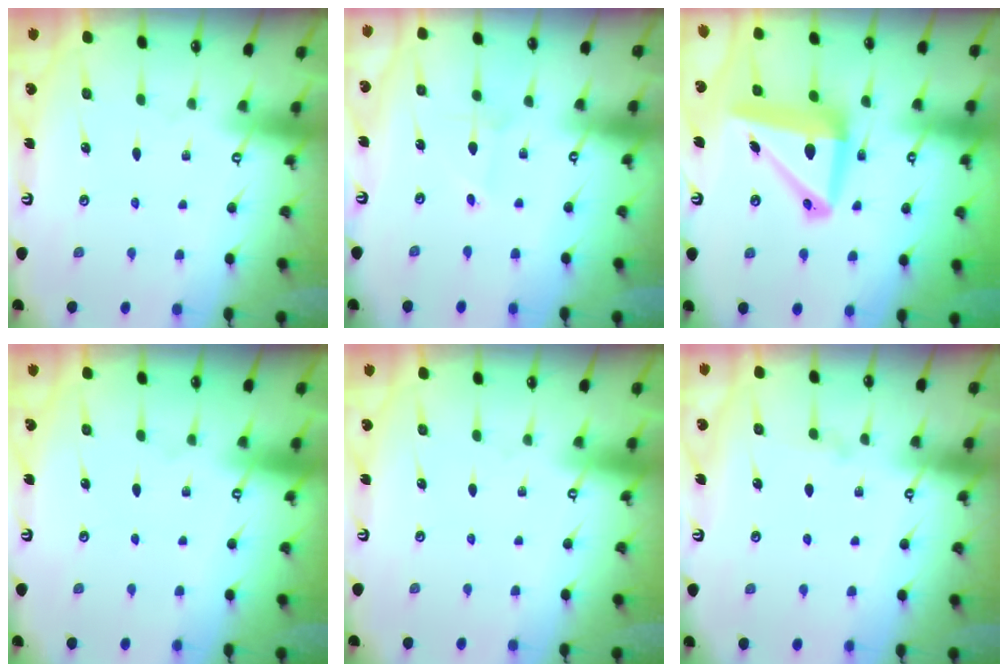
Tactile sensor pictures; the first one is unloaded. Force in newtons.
{"total": 1.5, "press": 1.5, "slide": 0.1}
{"total": 13.6, "press": 13.4, "slide": 2.3}
{"total": 0.0}
{"total": 0.0}
{"total": 0.0}